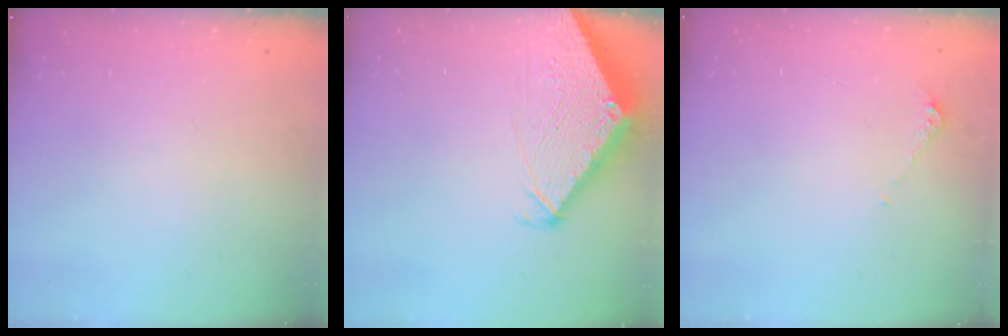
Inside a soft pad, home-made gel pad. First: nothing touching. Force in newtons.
{"total": 4.2, "press": 4.2, "slide": 0.4}
{"total": 4.3, "press": 4.2, "slide": 0.5}